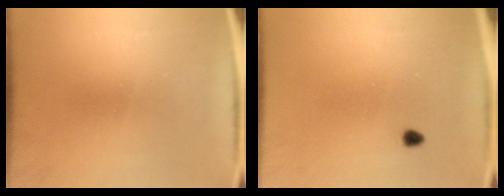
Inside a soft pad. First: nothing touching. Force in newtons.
{"total": 1.0}